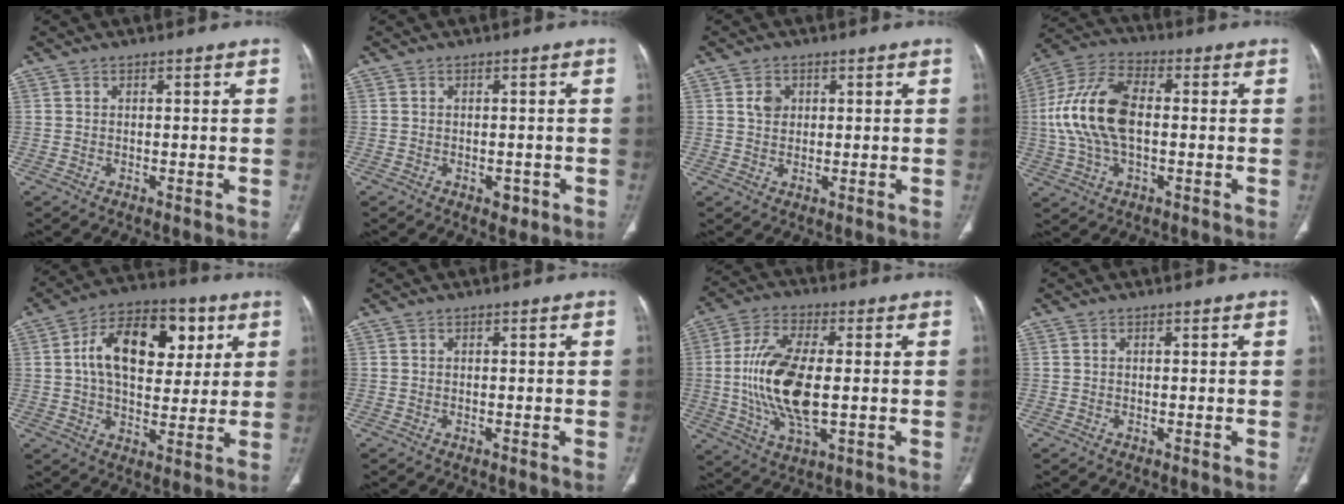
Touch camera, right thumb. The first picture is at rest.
{"total": 1.9, "force": [-0.8, 1.3, 1.2], "torque": [-0.007, 0.001, -0.006]}
{"total": 3.0, "force": [1.0, 2.3, 1.5], "torque": [-0.016, -0.003, 0.018]}
{"total": 15.1, "force": [0.0, 8.2, 12.7], "torque": [-0.266, 0.025, -0.005]}
{"total": 17.8, "force": [4.8, 10.7, 13.4], "torque": [-0.183, 0.006, 0.071]}
{"total": 0.0}
{"total": 15.6, "force": [-0.5, 6.7, 14.2], "torque": [-0.291, -0.004, -0.008]}
{"total": 0.0}